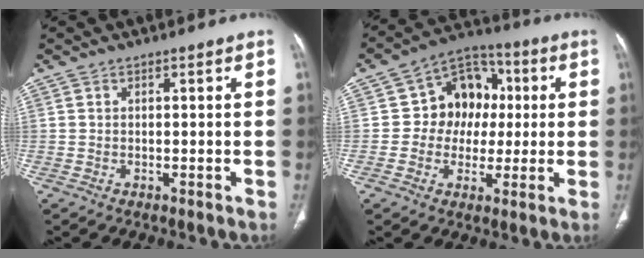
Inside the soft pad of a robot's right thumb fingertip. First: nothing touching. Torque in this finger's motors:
{"motor_torque": [-0.30, 0.35, 0.22, 0.05, 0.02]}